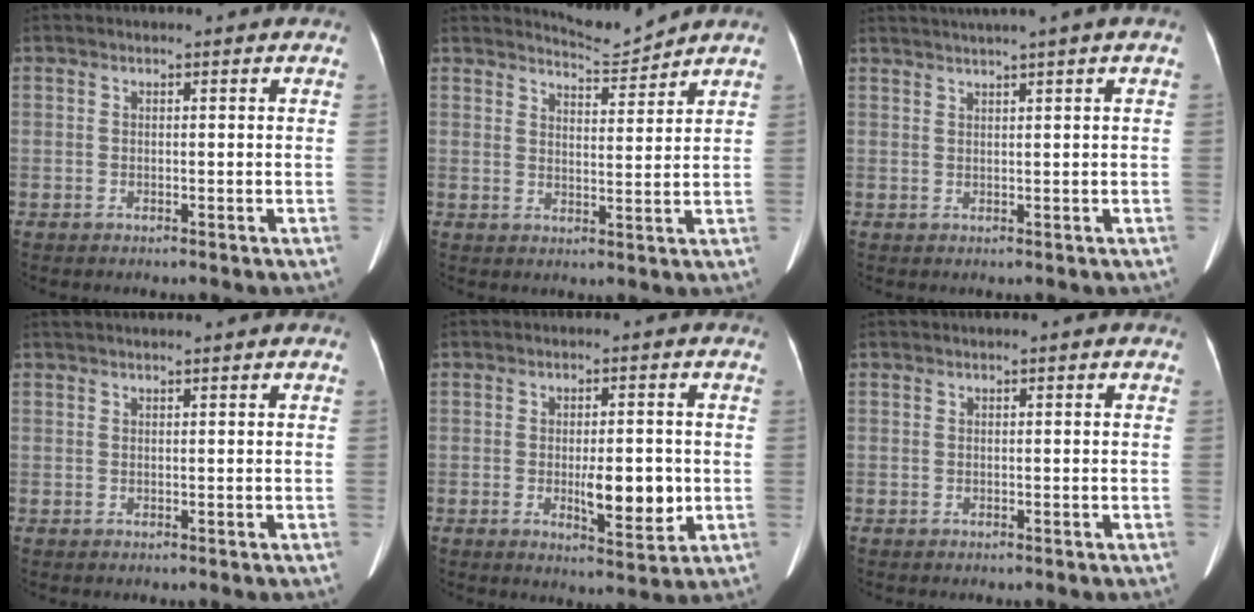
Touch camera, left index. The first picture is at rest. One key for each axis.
{"total": 4.1, "fx": 3.9, "fy": -0.8, "fz": -0.7, "tx": 0.002, "ty": -0.015, "tz": 0.070}
{"total": 4.1, "fx": 2.9, "fy": -1.2, "fz": 2.6, "tx": -0.040, "ty": 0.018, "tz": 0.053}
{"total": 0.9, "fx": 0.7, "fy": -0.2, "fz": 0.6, "tx": -0.016, "ty": 0.017, "tz": 0.020}
{"total": 7.3, "fx": -1.1, "fy": 2.3, "fz": 6.8, "tx": -0.104, "ty": -0.010, "tz": -0.010}
{"total": 0.0}